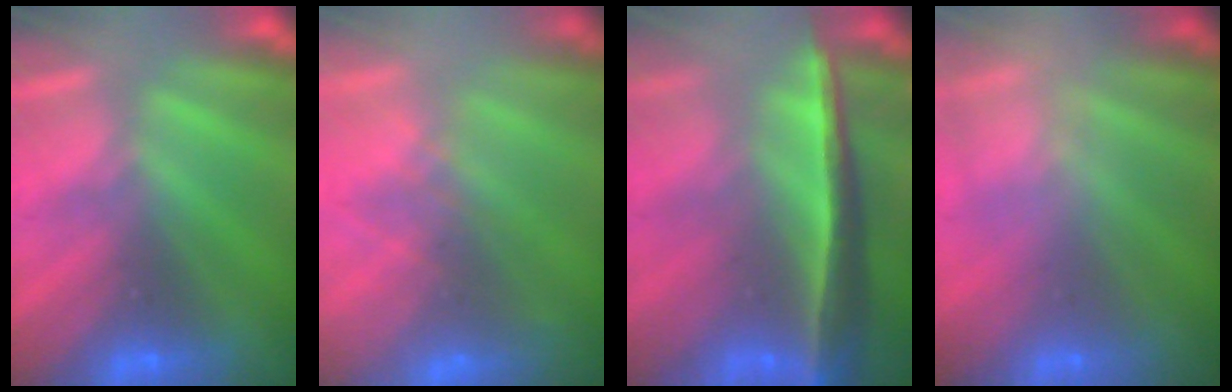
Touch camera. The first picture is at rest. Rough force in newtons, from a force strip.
{"total": 5.9}
{"total": 8.4}
{"total": 2.3}